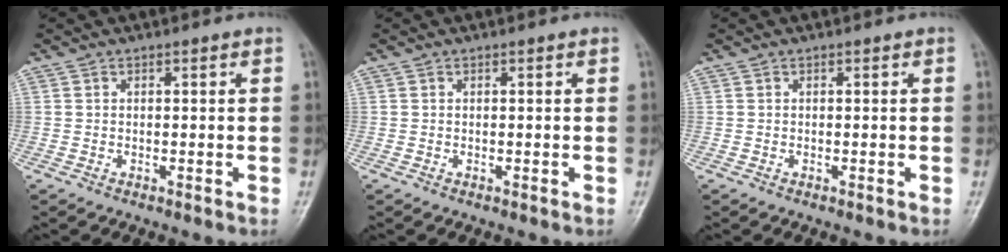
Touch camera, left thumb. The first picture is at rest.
{"total": 0.0}
{"total": 0.0}